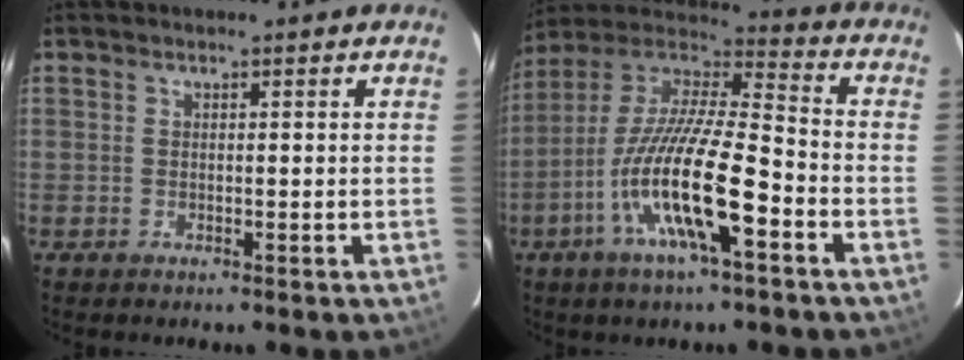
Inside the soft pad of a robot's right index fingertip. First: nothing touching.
{"total": 18.8, "force": [-7.9, 3.6, 16.6], "torque": [-0.314, -0.025, -0.158]}